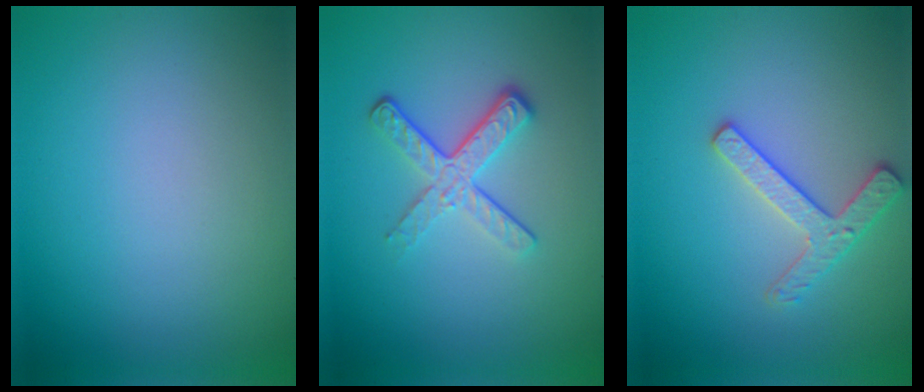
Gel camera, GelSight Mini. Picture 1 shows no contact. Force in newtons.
{"total": 3.7, "press": 2.5, "slide": 2.7}
{"total": 2.5, "press": 2.5, "slide": 0.3}